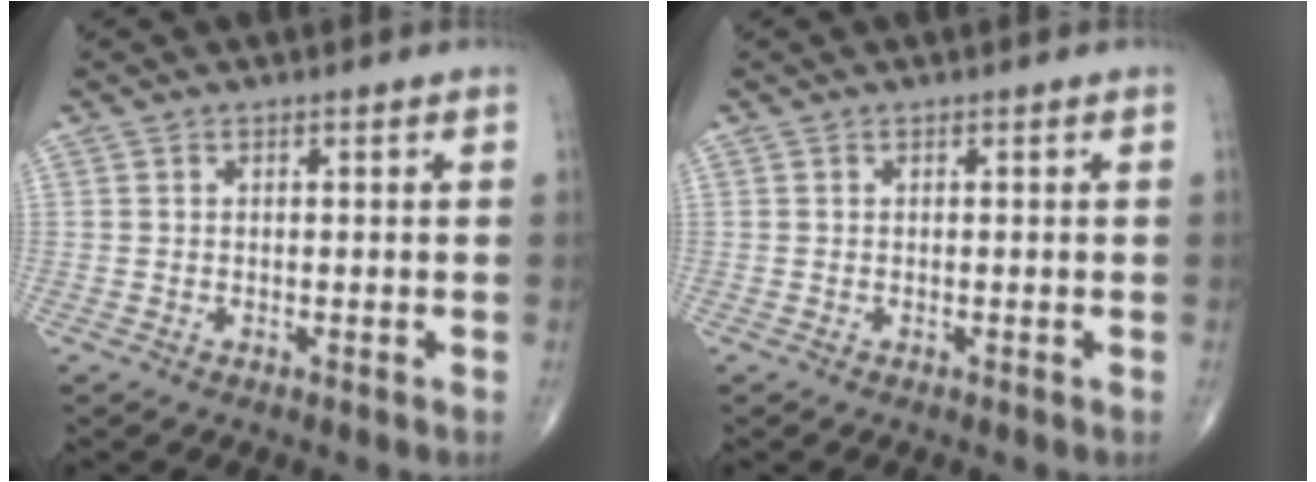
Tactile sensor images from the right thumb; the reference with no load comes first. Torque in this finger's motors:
{"motor_torque": [0.00, 0.00, -0.04, 0.04, 0.00]}